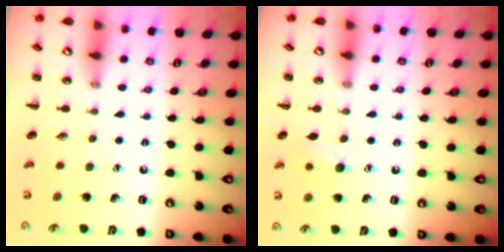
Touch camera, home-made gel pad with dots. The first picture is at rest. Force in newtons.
{"total": 6.6, "press": 6.5, "slide": 1.5}